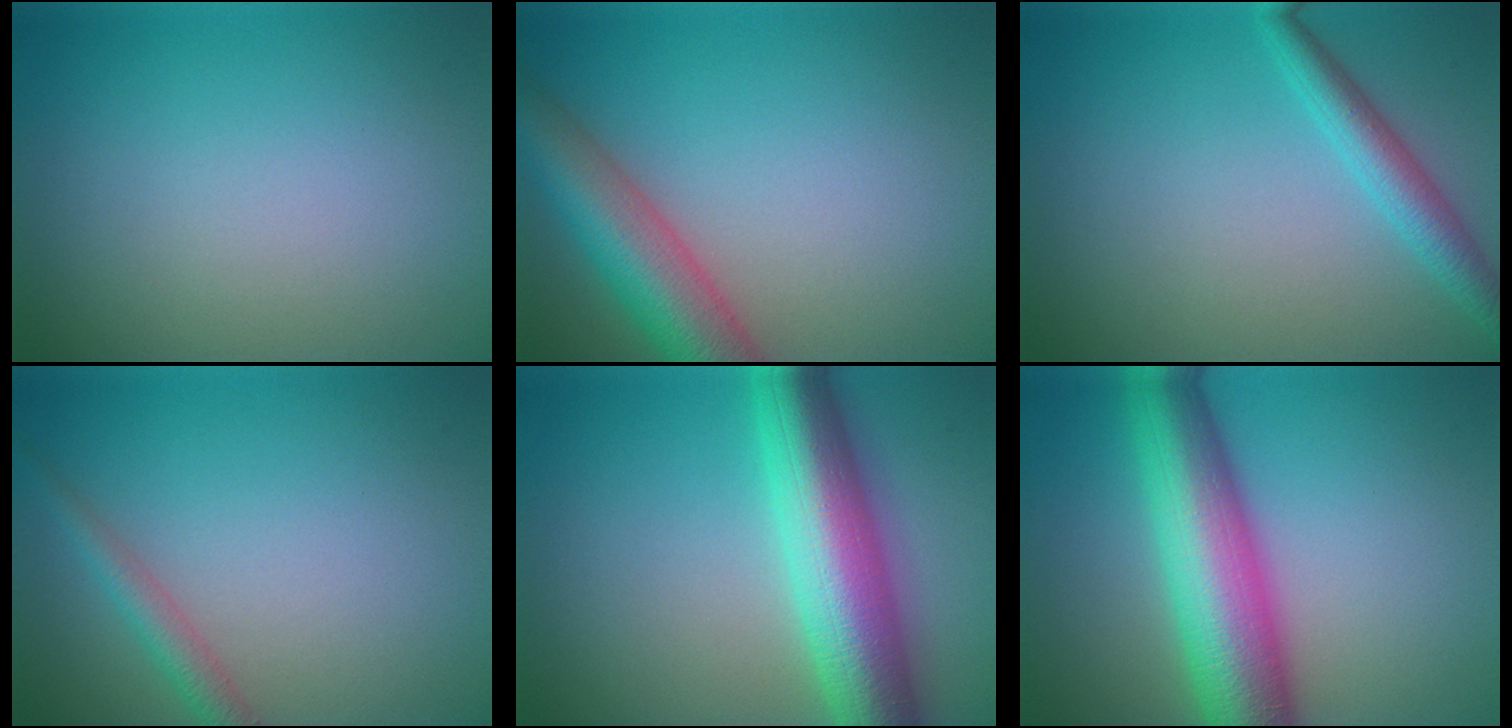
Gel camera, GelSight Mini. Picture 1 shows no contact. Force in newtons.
{"total": 7.2, "press": 7.2, "slide": 0.4}
{"total": 2.8, "press": 2.8, "slide": 0.1}
{"total": 2.1, "press": 2.1, "slide": 0.0}
{"total": 9.6, "press": 9.6, "slide": 0.1}
{"total": 10.3, "press": 10.3, "slide": 0.1}